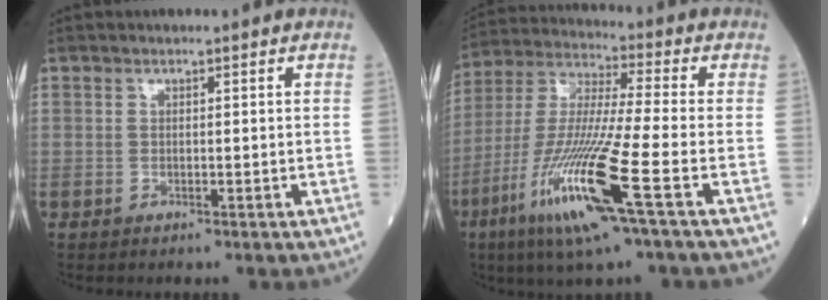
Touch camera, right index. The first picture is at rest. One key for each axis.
{"total": 17.2, "fx": -7.4, "fy": -0.1, "fz": 15.5, "tx": -0.335, "ty": -0.032, "tz": -0.145}